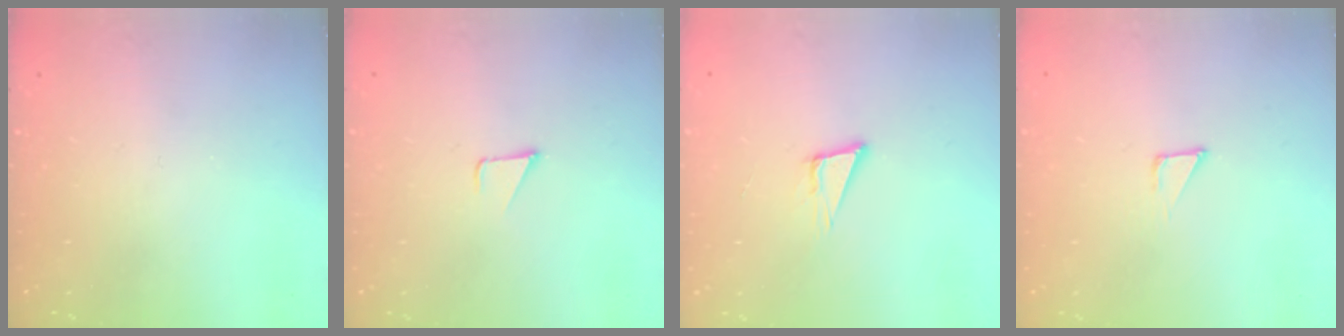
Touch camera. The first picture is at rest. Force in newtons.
{"total": 1.2, "press": 1.2, "slide": 0.1}
{"total": 4.9, "press": 3.8, "slide": 3.0}
{"total": 2.1, "press": 2.1, "slide": 0.1}